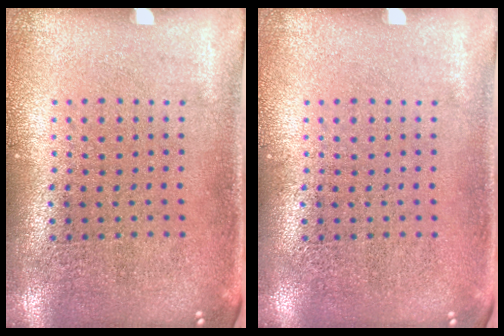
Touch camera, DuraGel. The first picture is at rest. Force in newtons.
{"total": 0.0}